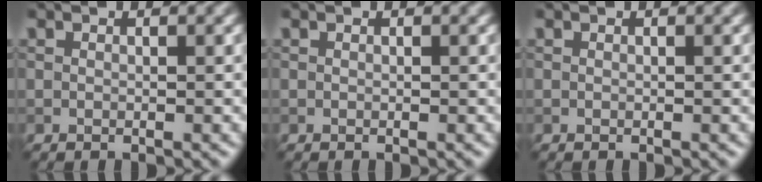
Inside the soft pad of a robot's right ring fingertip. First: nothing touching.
{"total": 0.0}
{"total": 0.0}